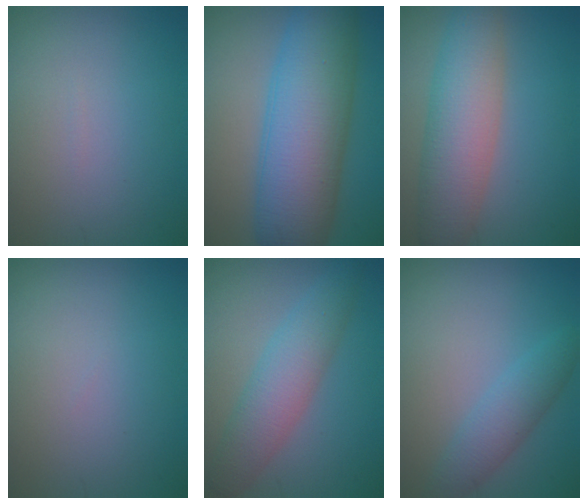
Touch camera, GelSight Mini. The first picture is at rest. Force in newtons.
{"total": 11.3, "press": 11.3, "slide": 0.2}
{"total": 6.7, "press": 6.7, "slide": 0.2}
{"total": 0.0}
{"total": 4.7, "press": 4.7, "slide": 0.2}
{"total": 3.0, "press": 3.0, "slide": 0.1}